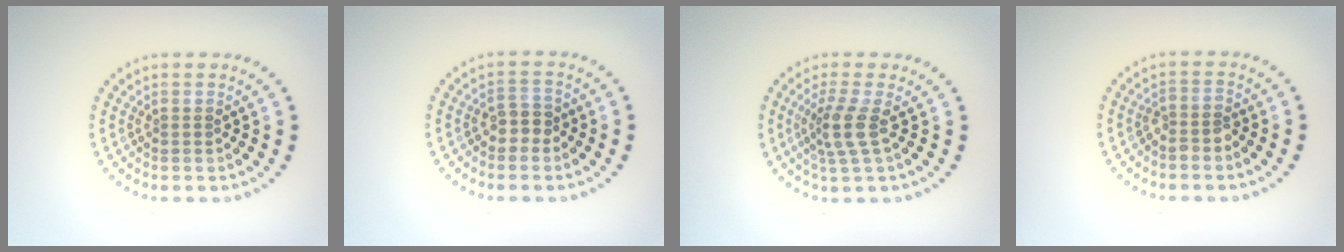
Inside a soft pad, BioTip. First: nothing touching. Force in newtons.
{"total": 1.9, "press": 1.8, "slide": 0.7}
{"total": 2.7, "press": 2.1, "slide": 1.7}
{"total": 1.7, "press": 1.4, "slide": 1.0}